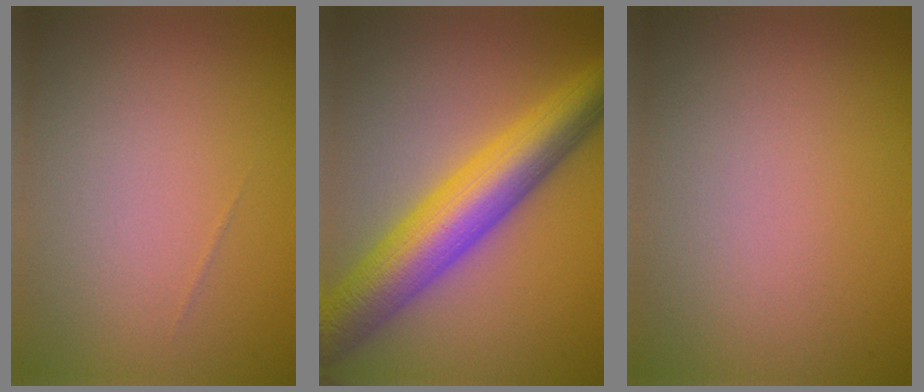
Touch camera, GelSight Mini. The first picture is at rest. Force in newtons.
{"total": 9.2, "press": 9.2, "slide": 0.1}
{"total": 0.0}